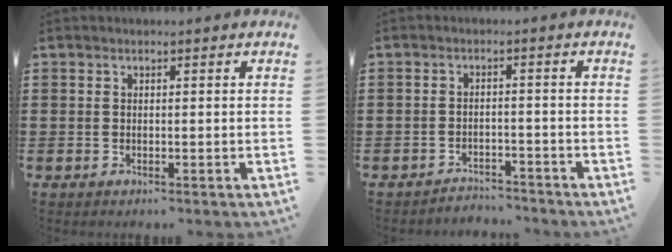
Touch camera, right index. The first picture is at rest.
{"total": 2.9, "force": [-2.9, 0.4, -0.1], "torque": [-0.006, 0.002, -0.062]}